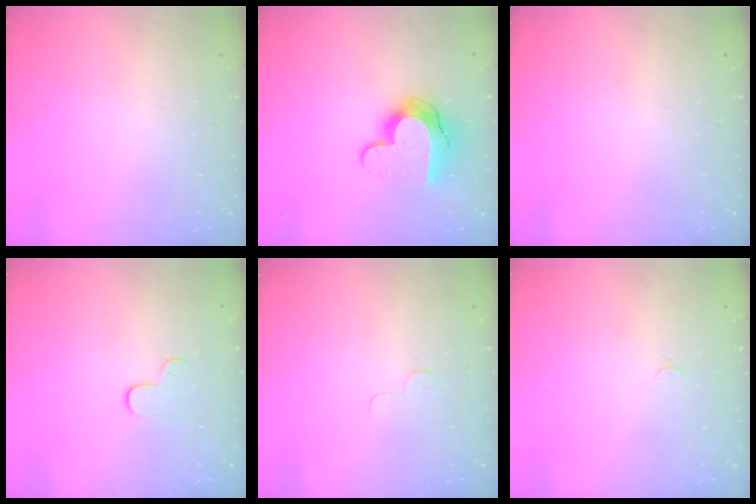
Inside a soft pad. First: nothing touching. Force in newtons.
{"total": 12.5, "press": 12.5, "slide": 0.7}
{"total": 0.0}
{"total": 5.5, "press": 5.5, "slide": 0.5}
{"total": 2.5, "press": 2.5, "slide": 0.2}
{"total": 2.3, "press": 2.3, "slide": 0.3}